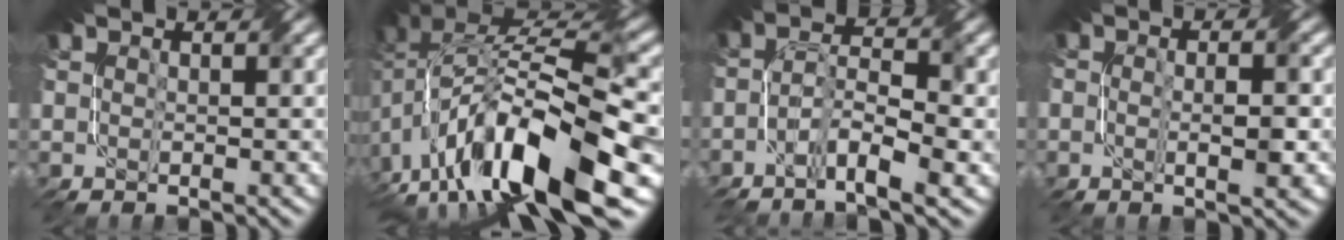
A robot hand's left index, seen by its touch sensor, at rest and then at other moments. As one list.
[{"total": 15.8, "force": [-5.8, 7.5, 12.7], "torque": [-0.233, 0.005, -0.103]}, {"total": 6.0, "force": [-3.4, 1.8, 4.6], "torque": [-0.093, 0.006, -0.069]}, {"total": 2.8, "force": [-0.6, 0.9, 2.6], "torque": [-0.048, -0.005, -0.008]}]